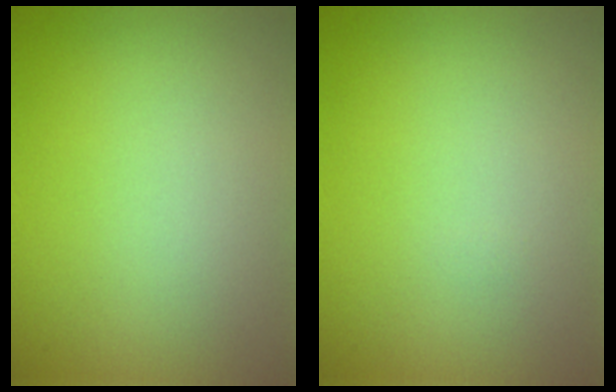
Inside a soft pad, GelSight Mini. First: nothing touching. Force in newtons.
{"total": 0.0}